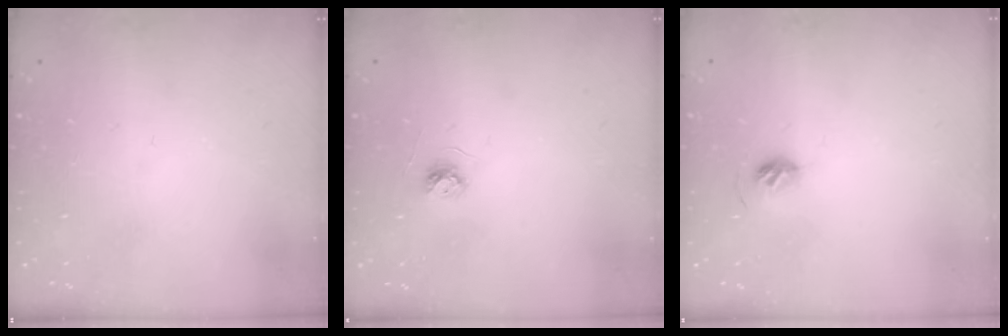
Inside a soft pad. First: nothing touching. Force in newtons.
{"total": 3.7, "press": 3.6, "slide": 0.4}
{"total": 5.3, "press": 5.2, "slide": 0.9}